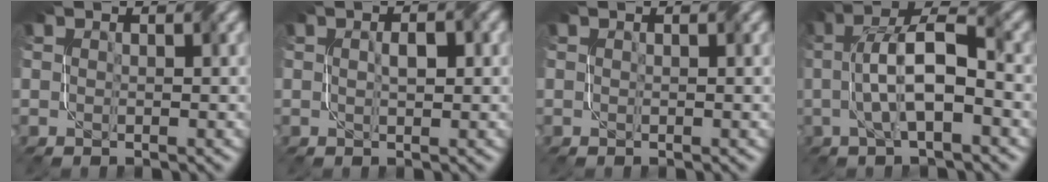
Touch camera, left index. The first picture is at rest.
{"total": 1.6, "force": [0.2, 0.7, 1.4], "torque": [-0.018, 0.006, 0.008]}
{"total": 0.0}
{"total": 7.1, "force": [-0.6, 2.2, 6.7], "torque": [-0.117, 0.022, -0.010]}